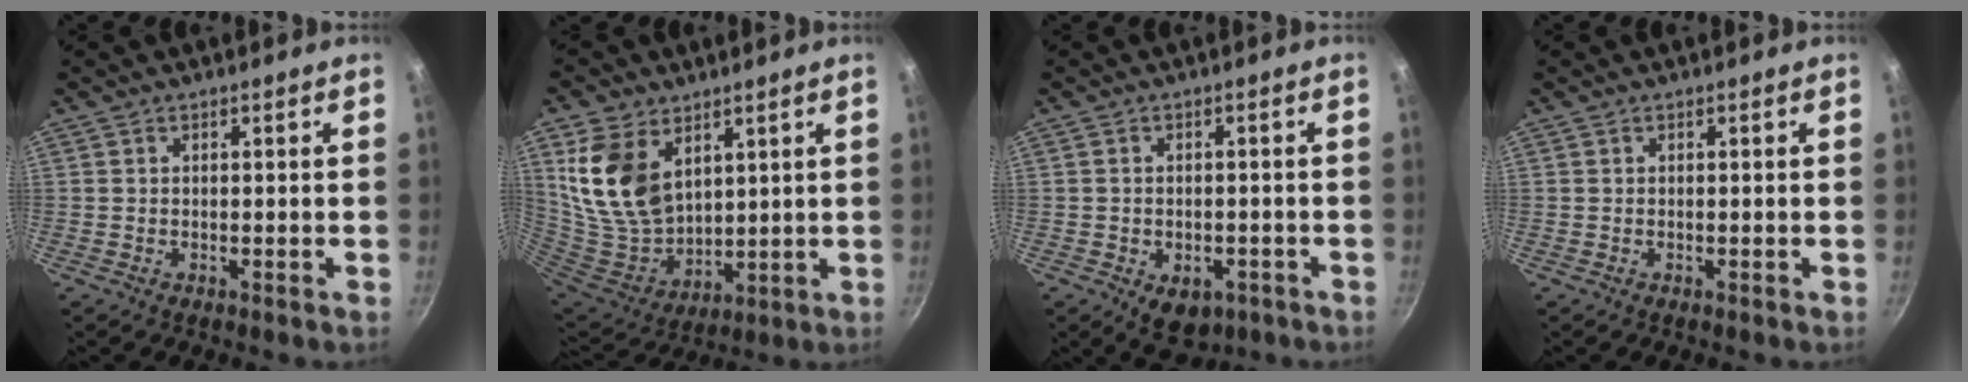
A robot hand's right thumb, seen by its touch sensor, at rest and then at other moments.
{"total": 16.1, "force": [6.5, 10.6, 10.2], "torque": [-0.186, -0.042, 0.144]}
{"total": 6.6, "force": [-2.8, 4.4, 4.1], "torque": [-0.036, 0.009, -0.022]}
{"total": 0.0}